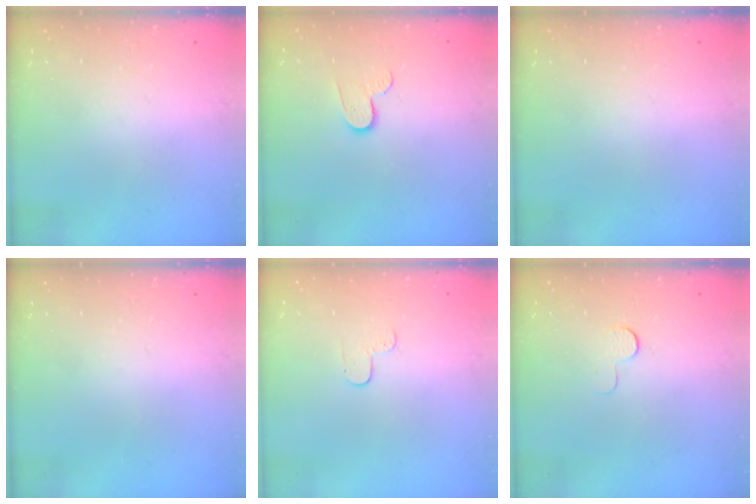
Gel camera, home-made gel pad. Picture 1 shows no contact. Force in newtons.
{"total": 6.3, "press": 6.3, "slide": 0.5}
{"total": 0.0}
{"total": 0.0}
{"total": 3.0, "press": 3.0, "slide": 0.3}
{"total": 3.9, "press": 3.9, "slide": 0.4}